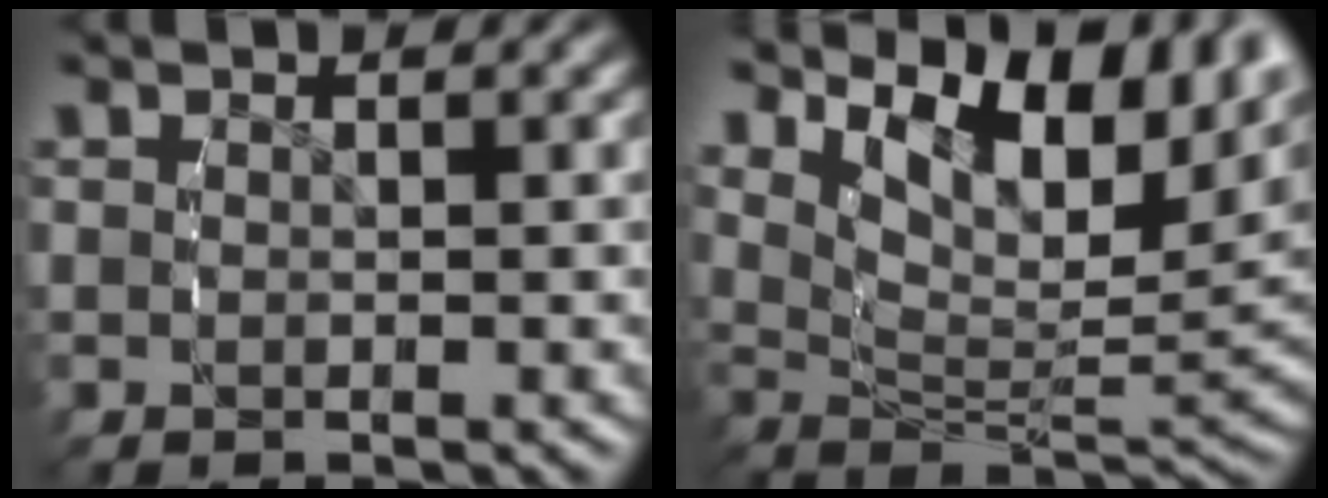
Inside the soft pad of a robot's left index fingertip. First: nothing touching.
{"total": 12.5, "force": [4.6, 6.5, 9.6], "torque": [-0.121, 0.016, 0.065]}